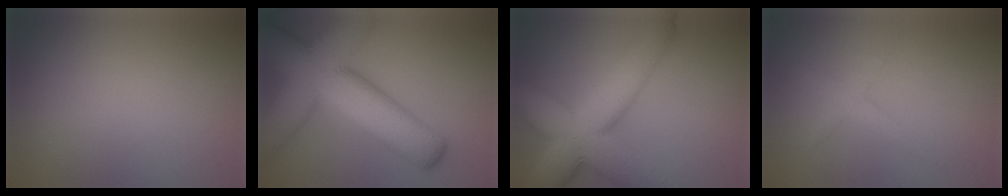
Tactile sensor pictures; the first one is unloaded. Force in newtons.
{"total": 14.5, "press": 14.4, "slide": 0.8}
{"total": 12.8, "press": 12.8, "slide": 0.5}
{"total": 1.8, "press": 1.8, "slide": 0.0}